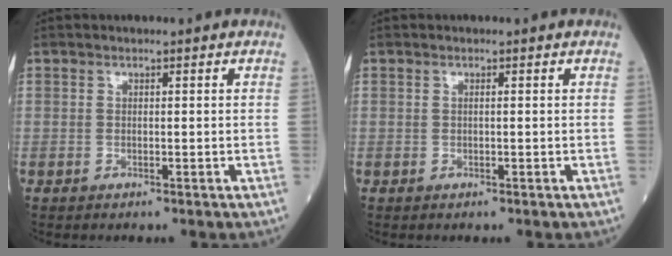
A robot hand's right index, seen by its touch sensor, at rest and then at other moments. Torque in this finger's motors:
{"motor_torque": [-0.26, -0.01, -0.05, -0.01]}